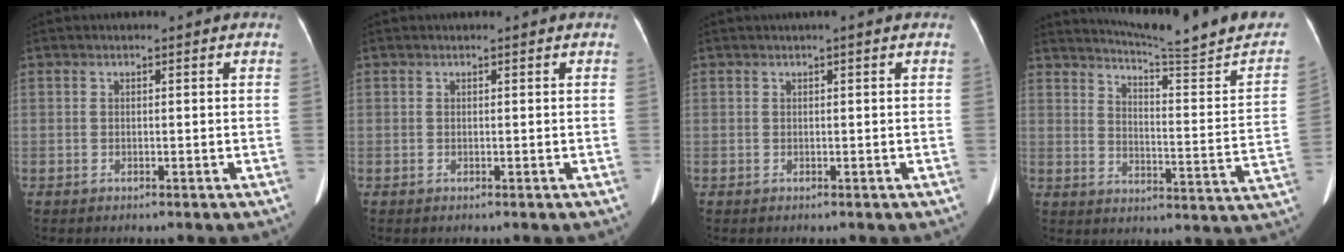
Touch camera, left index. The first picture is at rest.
{"total": 0.0}
{"total": 0.6, "force": [0.3, -0.1, 0.5], "torque": [-0.011, 0.009, 0.007]}
{"total": 20.9, "force": [19.0, -0.5, 8.8], "torque": [-0.129, -0.081, 0.237]}